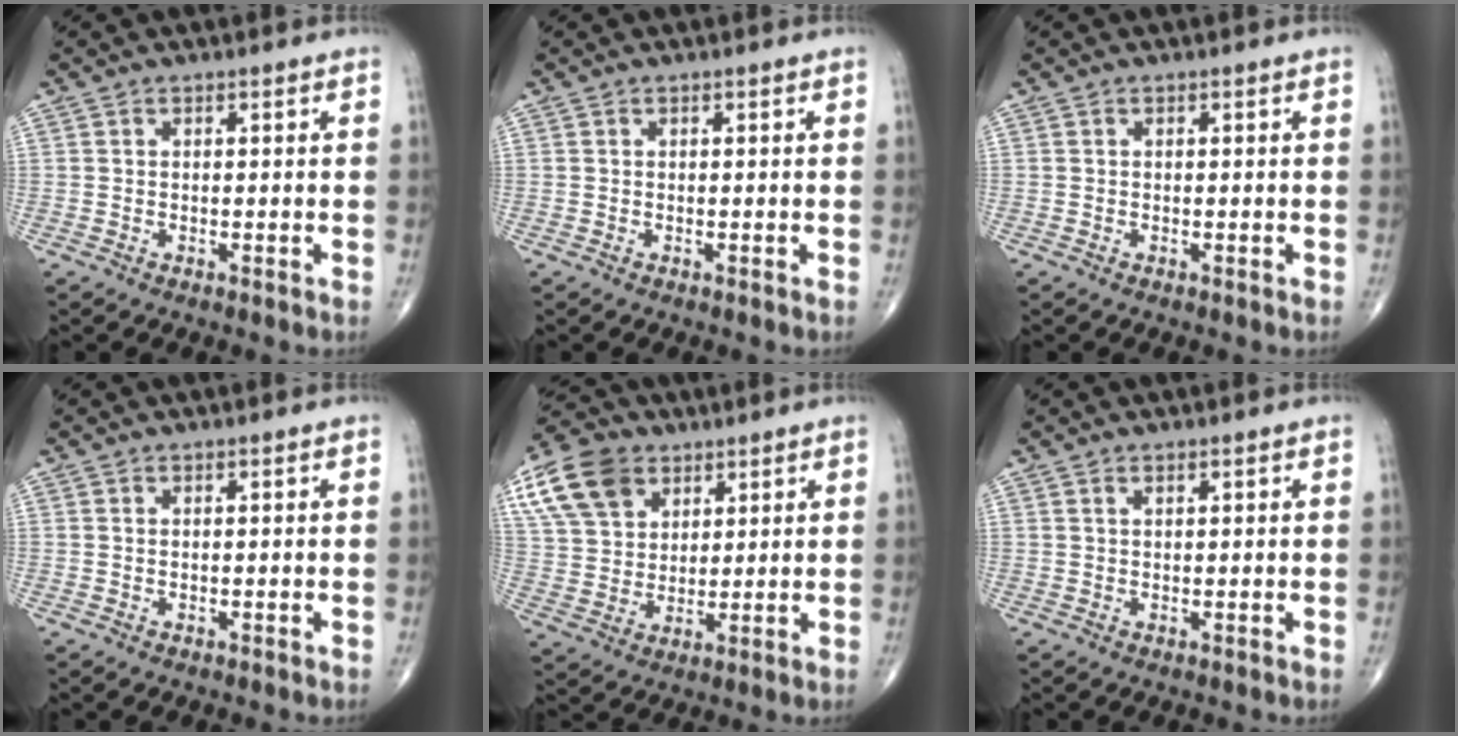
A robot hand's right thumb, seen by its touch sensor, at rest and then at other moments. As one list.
[{"total": 0.0}, {"total": 0.0}, {"total": 0.0}, {"total": 13.7, "force": [6.6, 9.6, 7.2], "torque": [-0.124, -0.008, 0.127]}, {"total": 0.8, "force": [0.6, 0.2, 0.5], "torque": [-0.009, -0.001, 0.011]}]